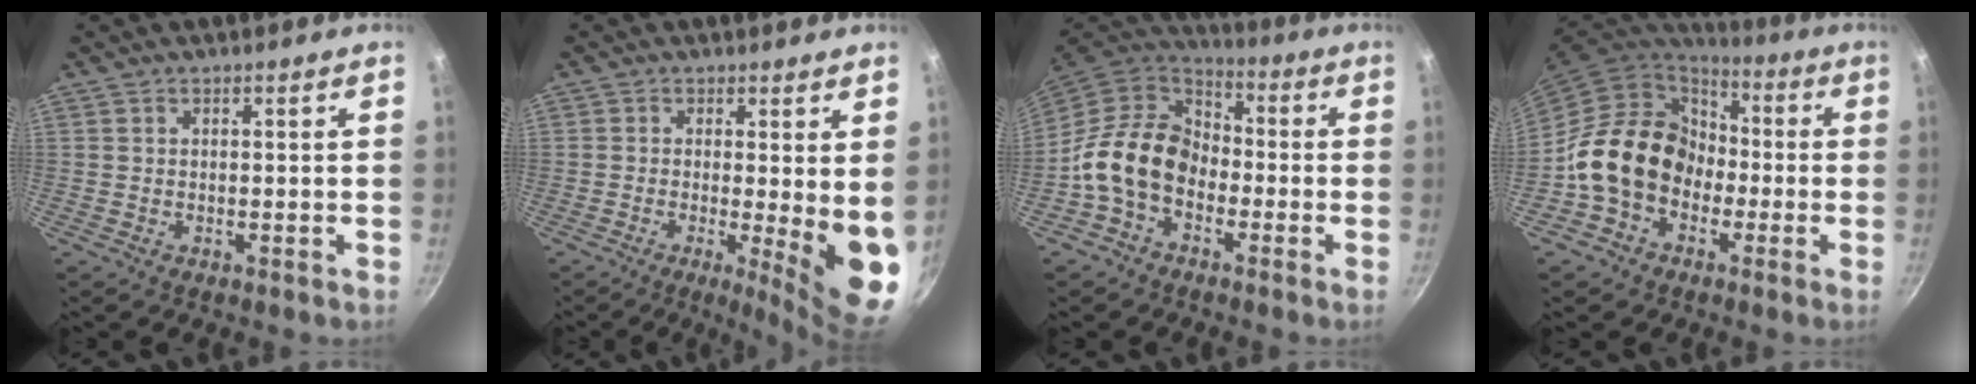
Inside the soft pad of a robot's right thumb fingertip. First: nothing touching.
{"total": 9.9, "force": [-0.6, 2.0, 9.6], "torque": [-0.116, -0.023, -0.004]}
{"total": 14.4, "force": [-3.7, 10.6, 8.9], "torque": [-0.122, 0.044, -0.092]}
{"total": 16.6, "force": [-3.0, 13.5, 9.2], "torque": [-0.119, 0.054, -0.059]}